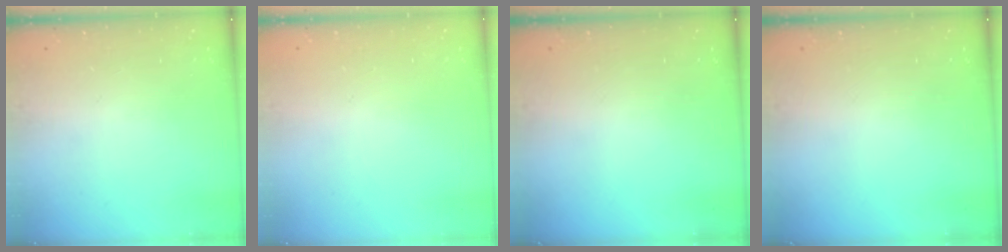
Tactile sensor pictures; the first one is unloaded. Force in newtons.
{"total": 2.6, "press": 2.6, "slide": 0.2}
{"total": 0.0}
{"total": 0.0}